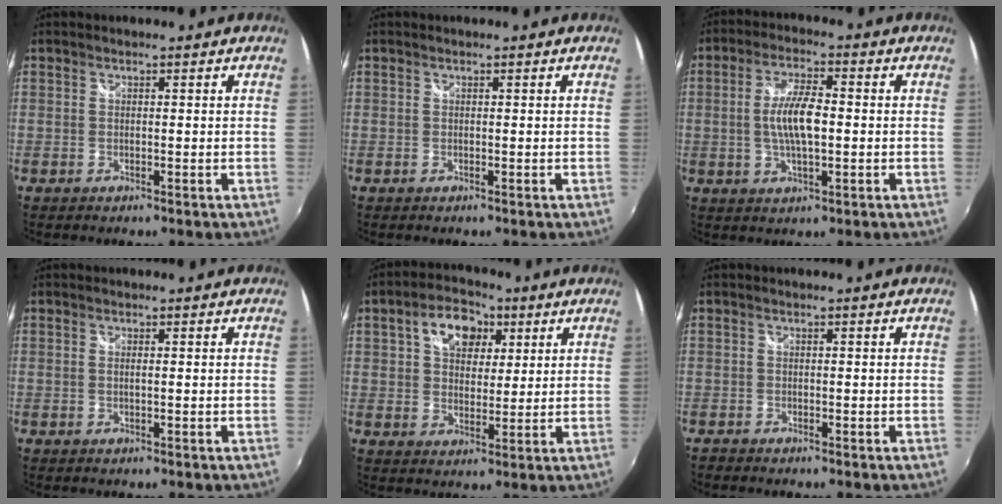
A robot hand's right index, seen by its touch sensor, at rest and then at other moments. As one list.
[{"total": 0.0}, {"total": 7.9, "force": [-0.4, 2.6, 7.4], "torque": [-0.142, 0.003, -0.008]}, {"total": 0.7, "force": [-0.1, -0.1, 0.7], "torque": [-0.013, 0.000, -0.003]}, {"total": 9.5, "force": [3.7, 6.4, 5.9], "torque": [-0.106, 0.026, 0.060]}, {"total": 1.2, "force": [-1.1, 0.4, 0.0], "torque": [-0.005, -0.003, -0.022]}]